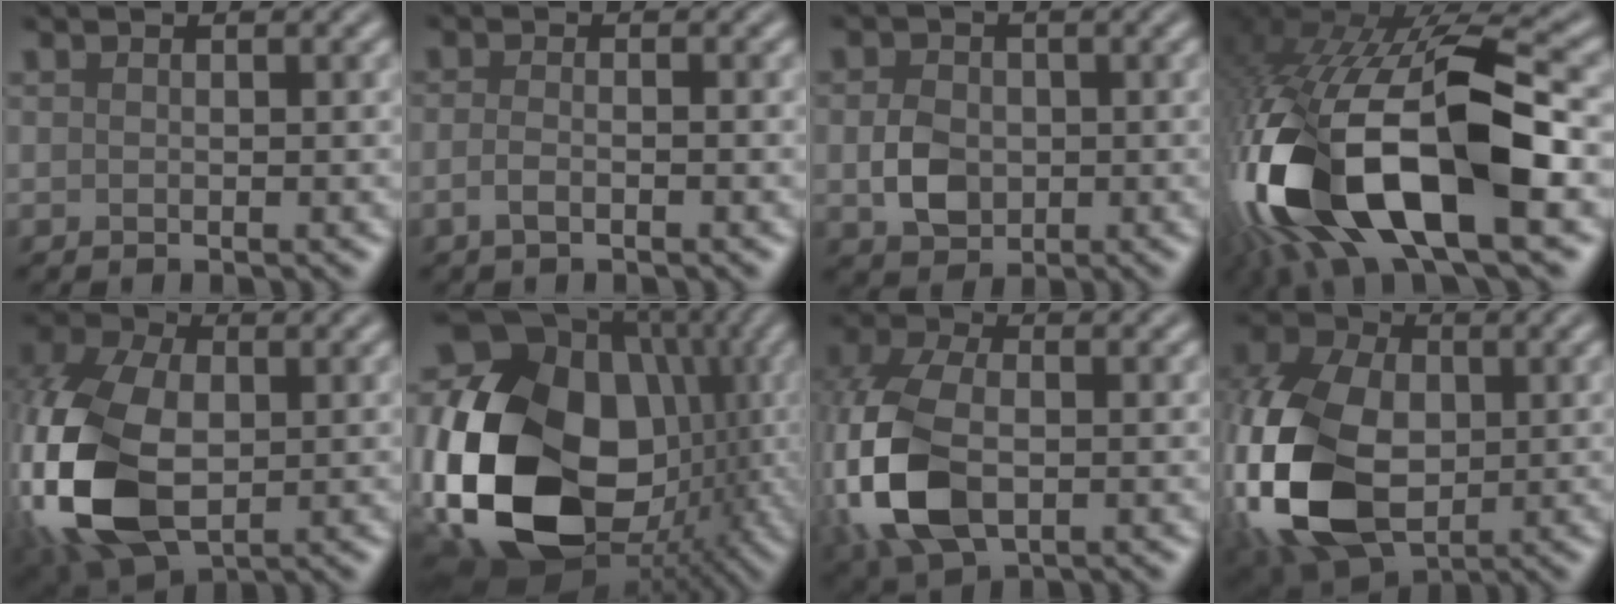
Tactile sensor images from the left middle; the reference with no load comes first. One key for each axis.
{"total": 1.4, "fx": -0.7, "fy": 0.3, "fz": 1.1, "tx": -0.027, "ty": 0.003, "tz": -0.018}
{"total": 3.3, "fx": -0.4, "fy": 2.6, "fz": 2.0, "tx": -0.043, "ty": 0.001, "tz": -0.010}
{"total": 18.6, "fx": -5.7, "fy": 7.9, "fz": 15.9, "tx": -0.334, "ty": -0.036, "tz": -0.078}
{"total": 13.5, "fx": -2.2, "fy": 8.8, "fz": 9.9, "tx": -0.252, "ty": -0.027, "tz": -0.041}
{"total": 20.5, "fx": -1.9, "fy": 15.6, "fz": 13.2, "tx": -0.296, "ty": -0.026, "tz": -0.016}
{"total": 9.9, "fx": -2.0, "fy": 6.3, "fz": 7.4, "tx": -0.199, "ty": -0.020, "tz": -0.041}
{"total": 15.4, "fx": -2.5, "fy": 10.5, "fz": 10.9, "tx": -0.252, "ty": -0.025, "tz": -0.049}